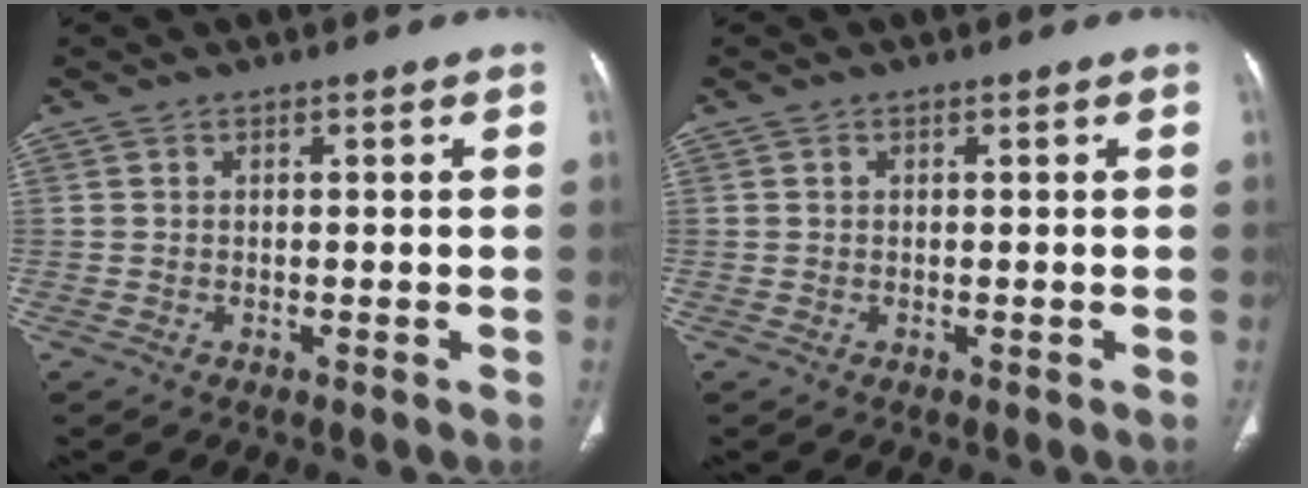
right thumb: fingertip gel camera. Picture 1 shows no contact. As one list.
[{"total": 0.0}]